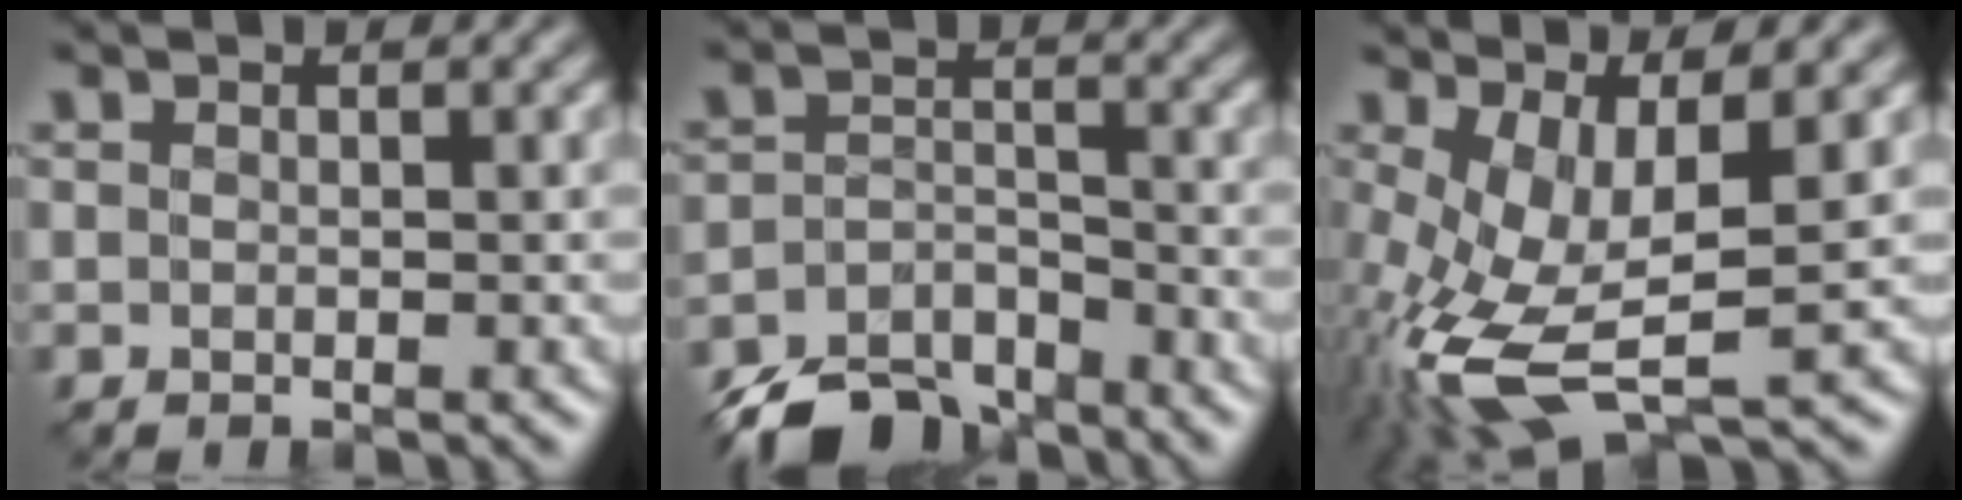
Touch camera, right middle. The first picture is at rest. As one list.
[{"total": 7.3, "force": [-6.2, 2.9, 2.6], "torque": [-0.049, -0.015, -0.111]}, {"total": 9.5, "force": [-1.7, 3.7, 8.6], "torque": [-0.199, -0.013, -0.029]}]